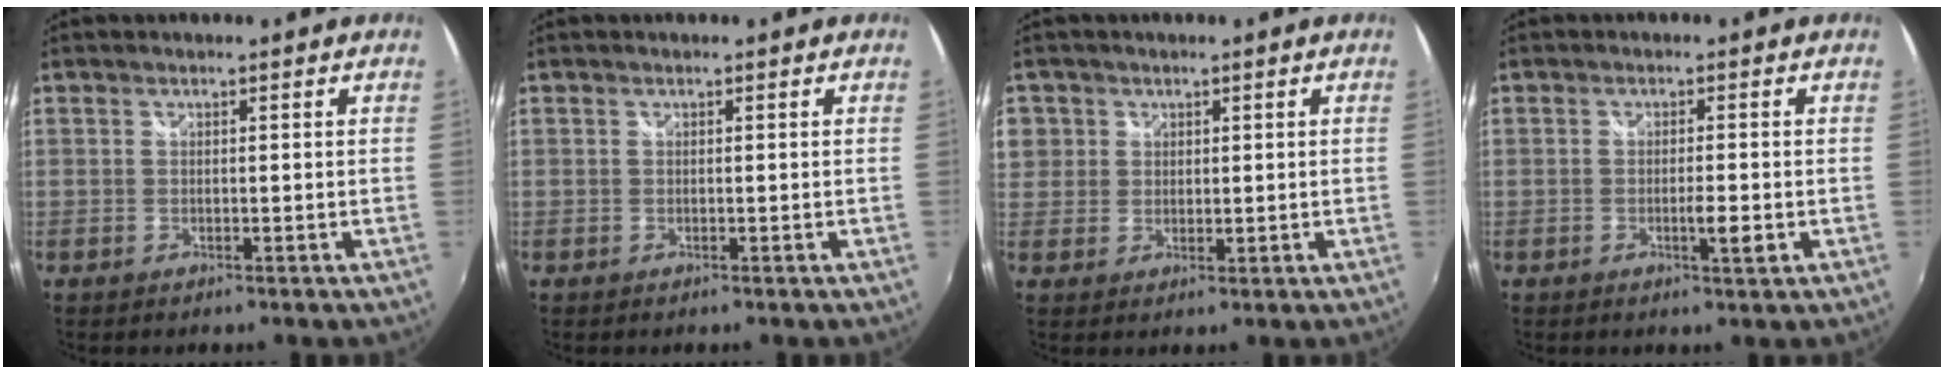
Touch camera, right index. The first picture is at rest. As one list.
[{"total": 0.0}, {"total": 6.3, "force": [1.6, 5.9, 1.4], "torque": [-0.034, 0.021, 0.033]}, {"total": 2.8, "force": [-0.8, 0.4, 2.7], "torque": [-0.045, -0.005, -0.013]}]